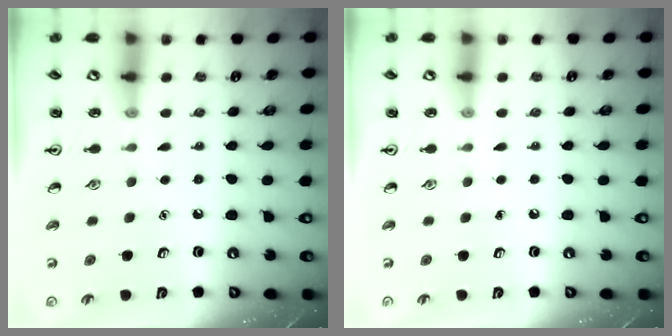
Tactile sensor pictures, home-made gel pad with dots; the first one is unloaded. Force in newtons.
{"total": 0.0}